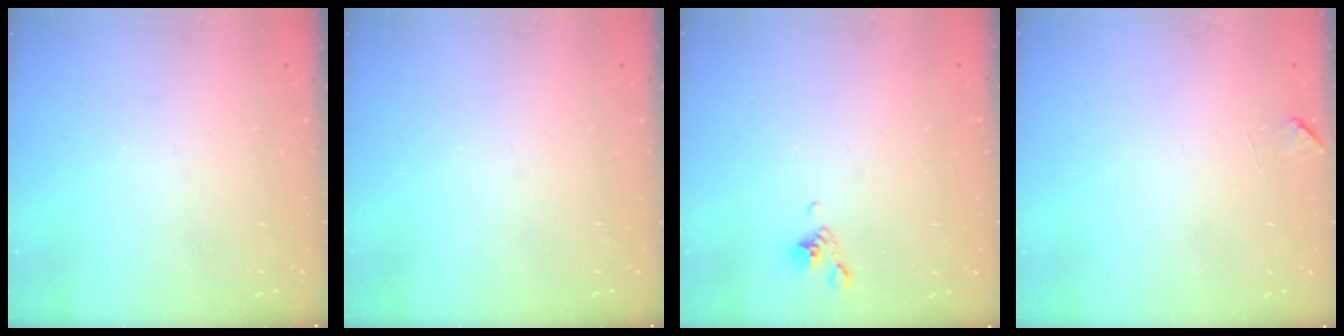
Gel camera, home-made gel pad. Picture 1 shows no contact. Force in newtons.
{"total": 0.0}
{"total": 6.0, "press": 6.0, "slide": 0.7}
{"total": 3.0, "press": 3.0, "slide": 0.6}